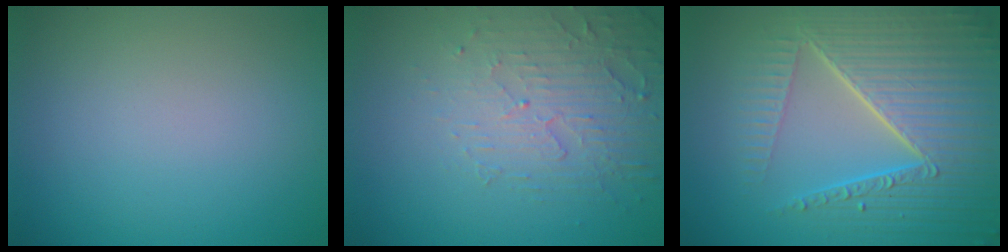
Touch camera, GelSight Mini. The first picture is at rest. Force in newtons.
{"total": 5.0, "press": 3.3, "slide": 3.8}
{"total": 8.9, "press": 6.1, "slide": 6.4}